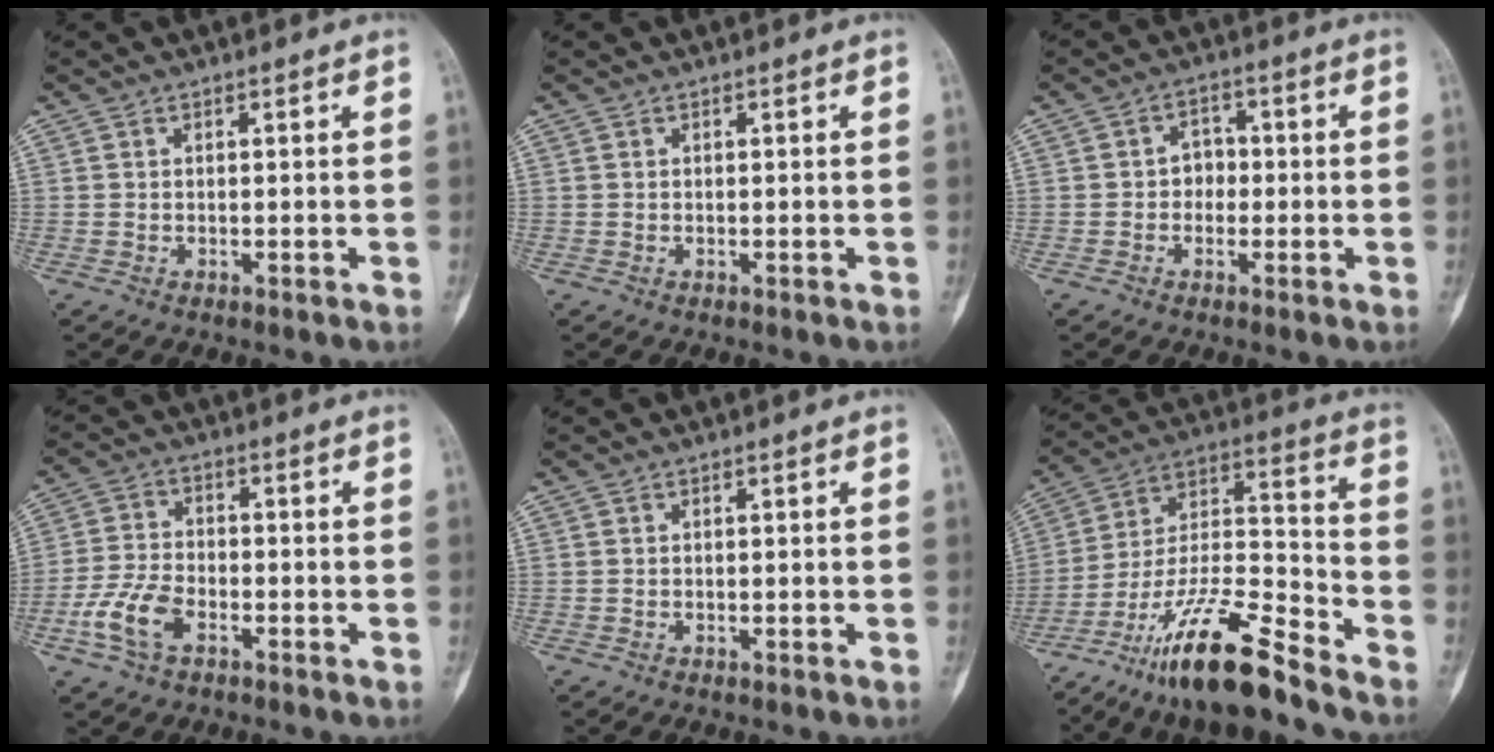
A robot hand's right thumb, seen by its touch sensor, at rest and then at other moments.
{"total": 0.0}
{"total": 3.6, "force": [-0.5, 3.1, 1.8], "torque": [0.000, 0.014, -0.019]}
{"total": 8.0, "force": [-3.7, 4.4, 5.6], "torque": [-0.124, 0.017, -0.074]}
{"total": 0.0}
{"total": 18.5, "force": [-13.8, 3.3, 11.9], "torque": [-0.224, 0.078, -0.250]}